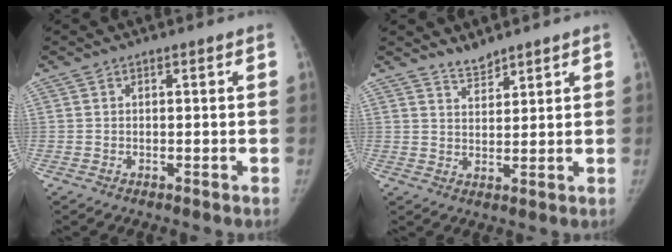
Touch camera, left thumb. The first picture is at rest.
{"total": 3.3, "force": [3.1, 0.9, 0.6], "torque": [0.002, -0.023, 0.057]}